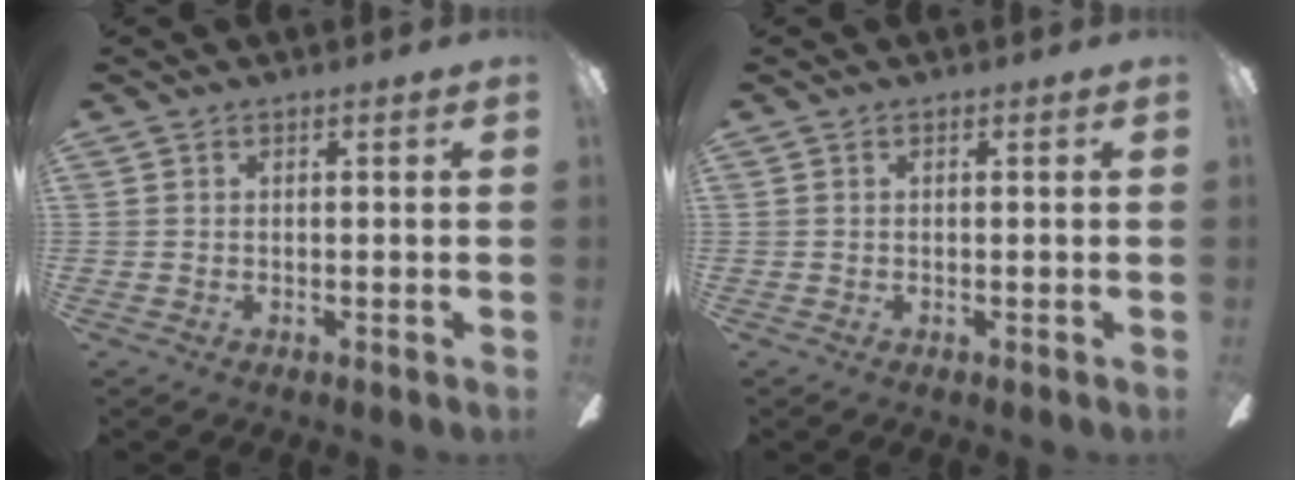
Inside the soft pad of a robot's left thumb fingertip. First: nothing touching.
{"total": 0.0}